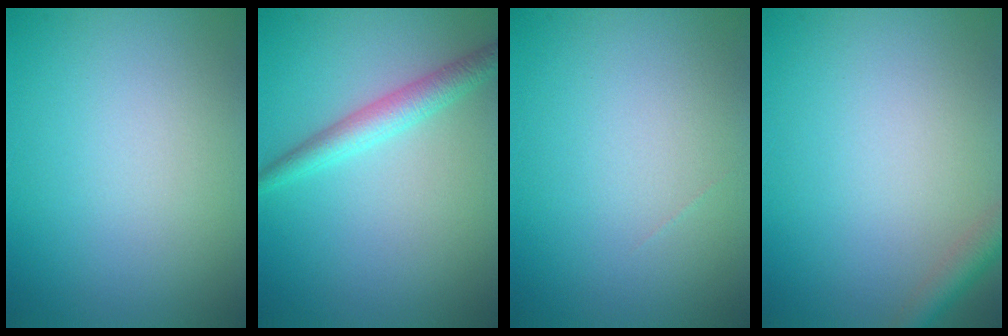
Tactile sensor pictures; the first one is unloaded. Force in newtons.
{"total": 2.7, "press": 2.7, "slide": 0.2}
{"total": 0.0}
{"total": 2.2, "press": 2.2, "slide": 0.2}